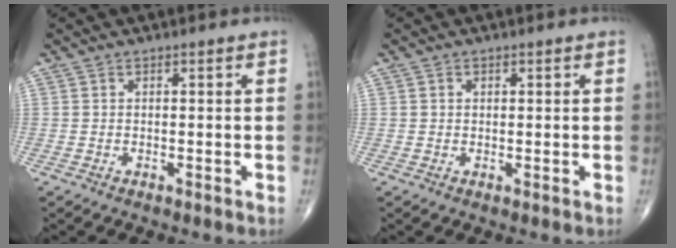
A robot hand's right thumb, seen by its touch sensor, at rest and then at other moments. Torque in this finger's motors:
{"motor_torque": [-0.17, -0.01, -0.22, -0.01, 0.02]}